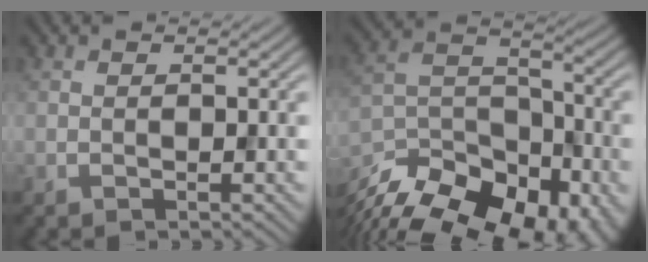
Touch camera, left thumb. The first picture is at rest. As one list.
[{"total": 19.1, "force": [-14.6, 9.0, 8.2], "torque": [-0.174, -0.046, -0.217]}]